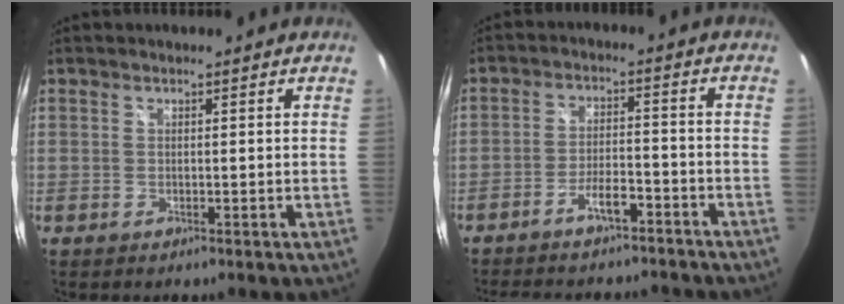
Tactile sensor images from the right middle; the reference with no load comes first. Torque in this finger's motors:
{"motor_torque": [1.07, -1.07, 0.16, 0.06]}